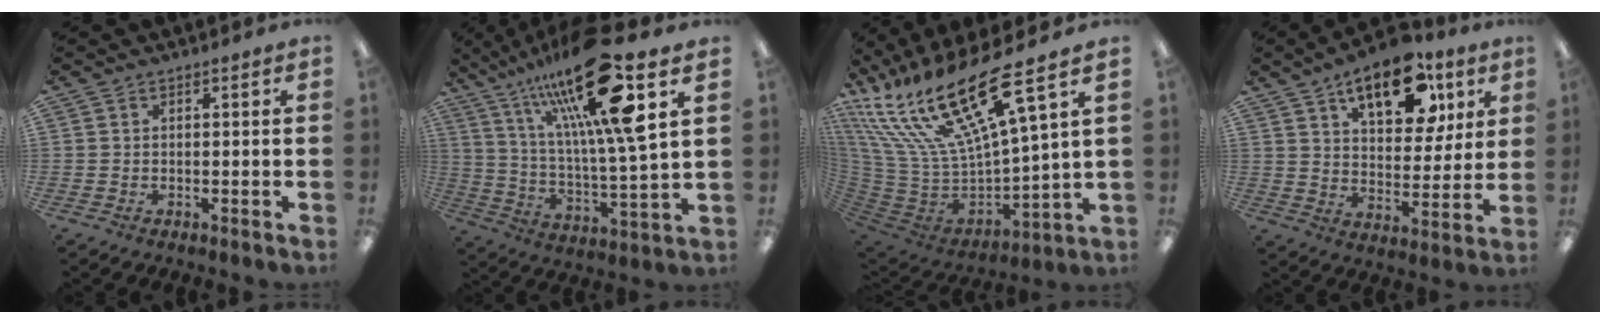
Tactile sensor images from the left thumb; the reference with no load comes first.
{"total": 25.1, "force": [15.3, 4.8, 19.3], "torque": [-0.340, -0.074, 0.234]}
{"total": 25.2, "force": [16.5, 7.4, 17.6], "torque": [-0.371, -0.123, 0.281]}
{"total": 17.5, "force": [10.0, 9.0, 11.2], "torque": [-0.148, -0.038, 0.165]}